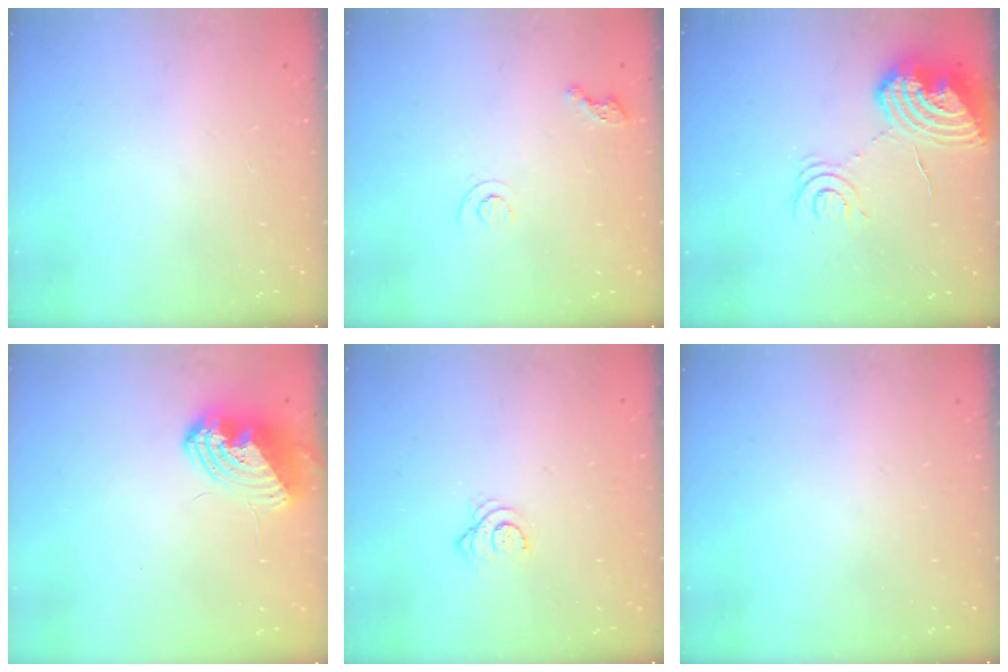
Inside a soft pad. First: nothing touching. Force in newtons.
{"total": 5.1, "press": 5.1, "slide": 0.5}
{"total": 17.1, "press": 17.0, "slide": 1.6}
{"total": 10.5, "press": 10.5, "slide": 1.0}
{"total": 4.1, "press": 4.1, "slide": 0.4}
{"total": 0.0}